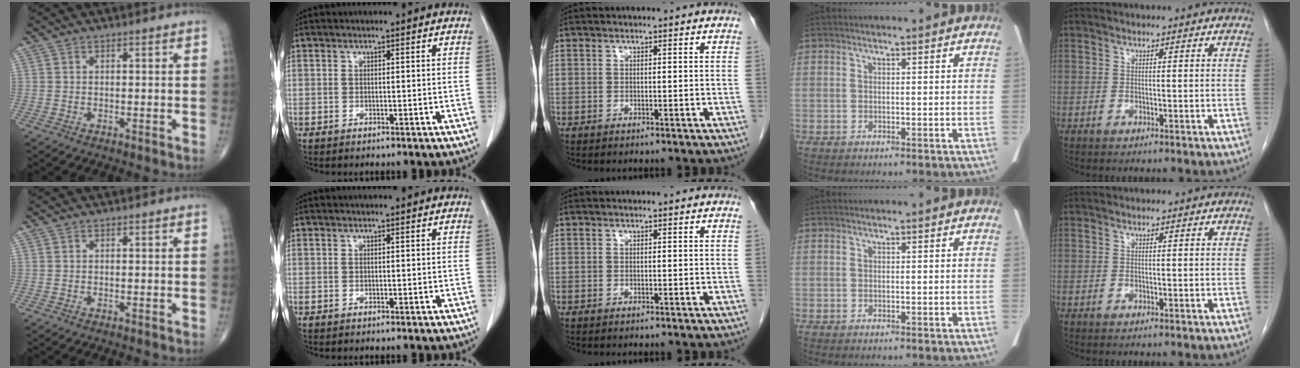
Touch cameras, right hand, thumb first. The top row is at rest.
{}